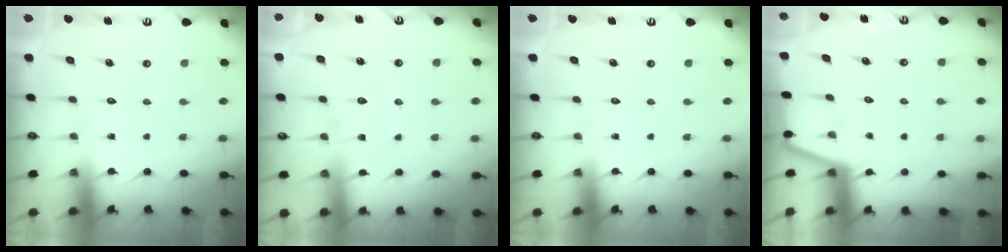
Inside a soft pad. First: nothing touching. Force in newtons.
{"total": 7.4, "press": 7.4, "slide": 0.9}
{"total": 0.0}
{"total": 4.4, "press": 4.4, "slide": 0.3}